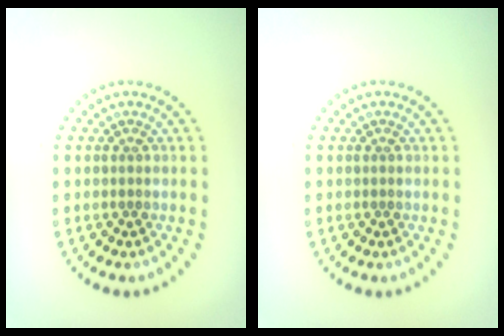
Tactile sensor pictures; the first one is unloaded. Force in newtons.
{"total": 0.0}